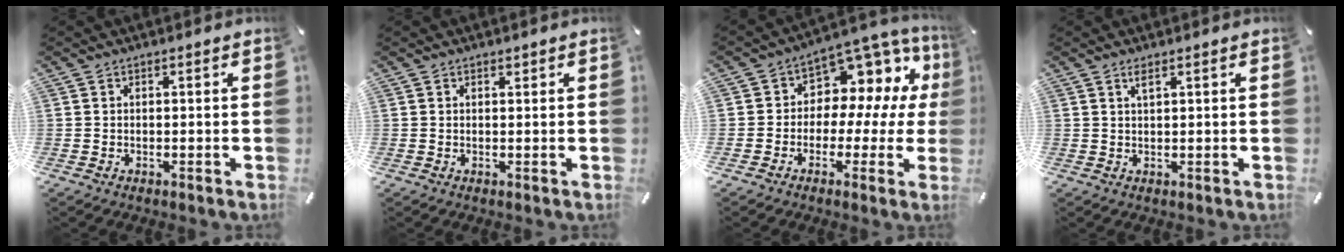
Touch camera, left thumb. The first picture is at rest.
{"total": 0.6, "force": [0.4, 0.4, 0.1], "torque": [-0.002, 0.001, 0.008]}
{"total": 8.5, "force": [1.8, 6.9, 4.6], "torque": [-0.080, -0.027, 0.036]}
{"total": 1.6, "force": [1.0, 0.2, 1.3], "torque": [-0.026, 0.000, 0.016]}